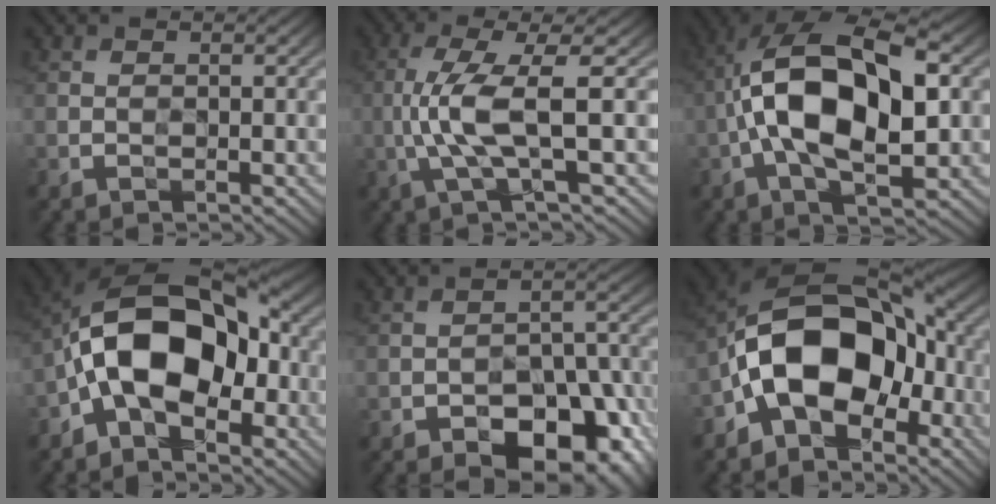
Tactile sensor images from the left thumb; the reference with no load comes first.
{"total": 7.9, "force": [-0.6, 1.7, 7.7], "torque": [-0.151, 0.008, -0.014]}
{"total": 14.9, "force": [-0.3, 7.2, 13.1], "torque": [-0.236, 0.026, -0.015]}
{"total": 13.5, "force": [-2.4, 7.9, 10.7], "torque": [-0.179, 0.016, -0.056]}
{"total": 15.5, "force": [-9.7, 7.7, 9.3], "torque": [-0.105, -0.001, -0.130]}
{"total": 13.7, "force": [-3.6, 8.6, 10.0], "torque": [-0.155, 0.014, -0.078]}